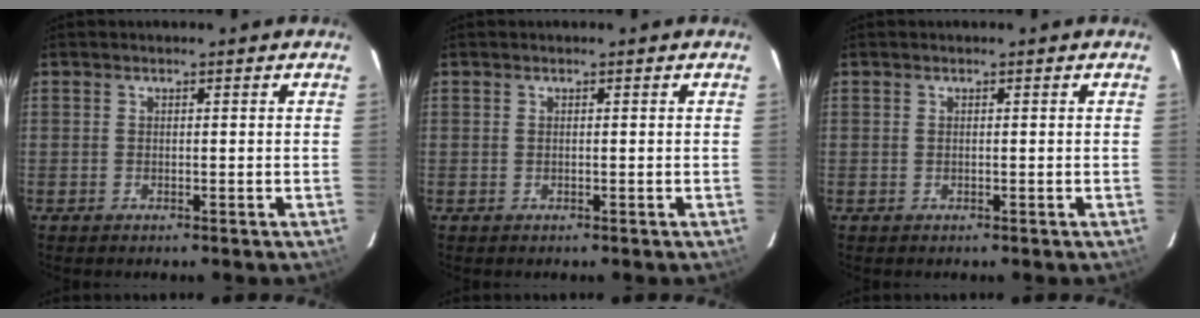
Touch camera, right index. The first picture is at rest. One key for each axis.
{"total": 0.0}
{"total": 0.0}